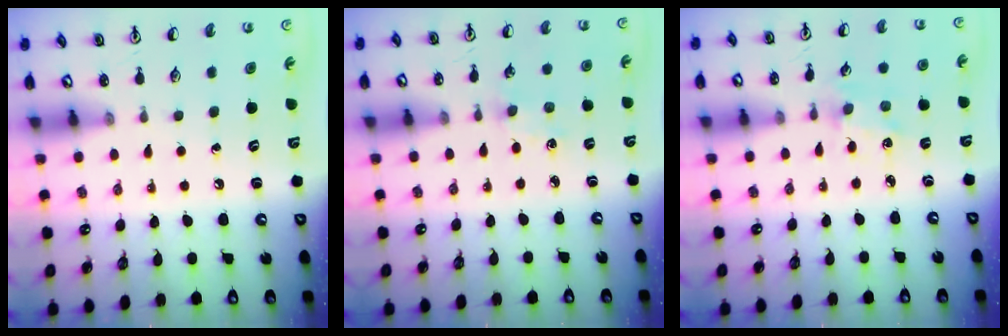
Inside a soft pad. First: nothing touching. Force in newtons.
{"total": 2.4, "press": 2.4, "slide": 0.4}
{"total": 1.4, "press": 1.3, "slide": 0.2}